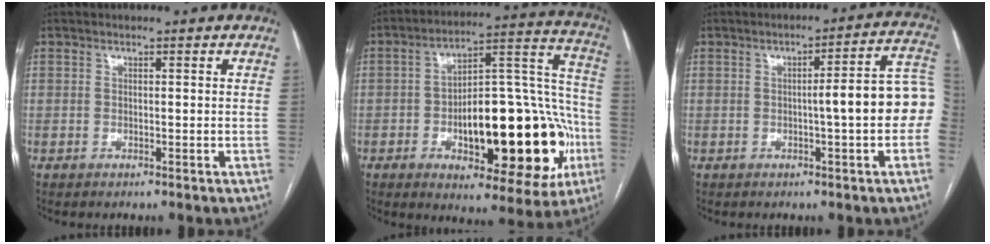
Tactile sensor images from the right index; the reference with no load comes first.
{"total": 26.6, "force": [-7.1, 9.7, 23.7], "torque": [-0.283, 0.037, -0.085]}
{"total": 10.2, "force": [-0.9, 0.6, 10.1], "torque": [-0.118, 0.030, -0.019]}